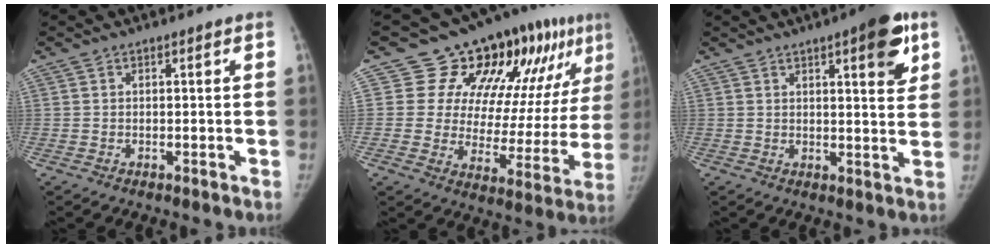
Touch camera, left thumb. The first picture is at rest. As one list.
[{"total": 21.7, "force": [12.5, 10.8, 14.1], "torque": [-0.130, -0.041, 0.172]}, {"total": 9.6, "force": [4.7, 2.8, 7.9], "torque": [-0.080, -0.016, 0.056]}]